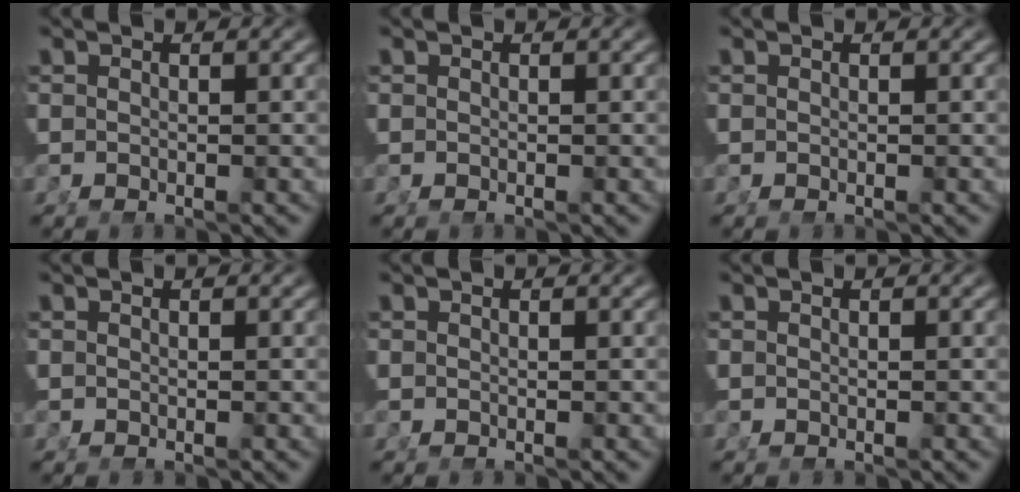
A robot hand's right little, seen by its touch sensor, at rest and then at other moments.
{"total": 0.0}
{"total": 0.0}
{"total": 0.0}
{"total": 0.0}
{"total": 0.0}